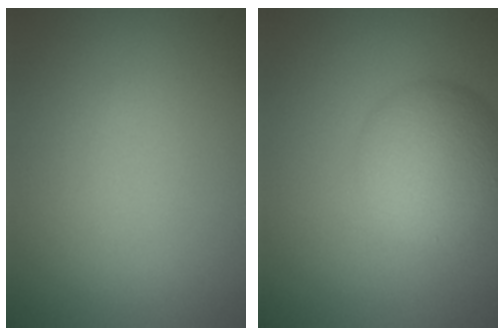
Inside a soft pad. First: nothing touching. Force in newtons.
{"total": 5.7, "press": 5.7, "slide": 0.0}